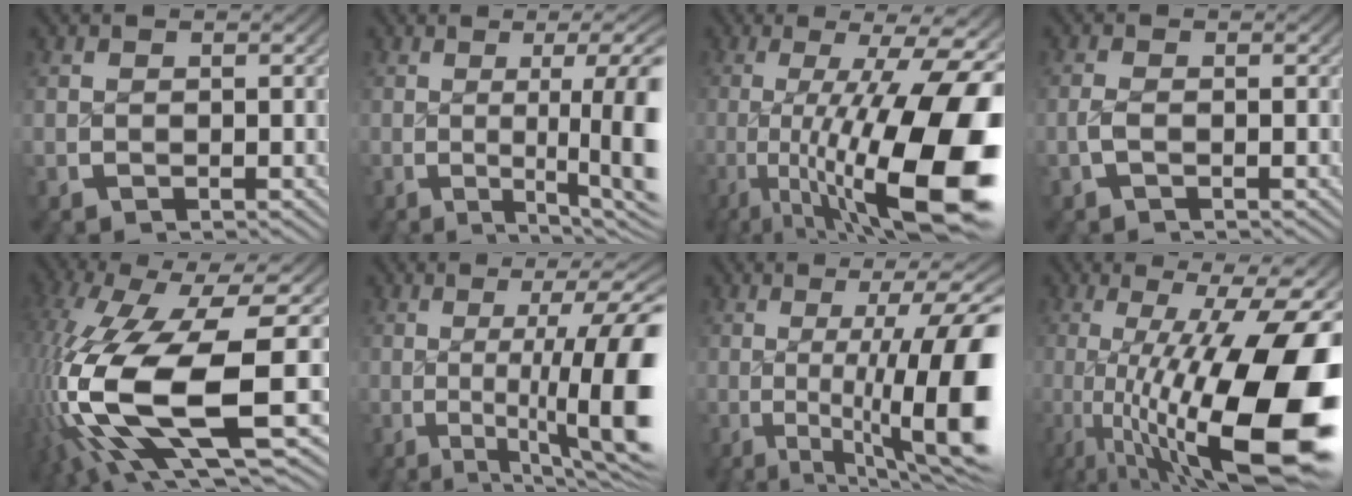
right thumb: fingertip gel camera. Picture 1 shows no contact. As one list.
[{"total": 9.3, "force": [-1.2, 3.3, 8.6], "torque": [-0.125, -0.016, -0.014]}, {"total": 18.0, "force": [-2.9, 8.8, 15.4], "torque": [-0.274, -0.064, -0.004]}, {"total": 1.0, "force": [-0.3, 0.4, 0.8], "torque": [-0.031, -0.005, -0.005]}, {"total": 19.6, "force": [-2.3, 10.8, 16.3], "torque": [-0.381, -0.079, 0.021]}, {"total": 12.5, "force": [-1.2, 5.8, 11.0], "torque": [-0.189, -0.036, -0.001]}, {"total": 14.6, "force": [-1.6, 6.9, 12.7], "torque": [-0.211, -0.037, -0.001]}, {"total": 20.2, "force": [-2.6, 10.6, 17.1], "torque": [-0.289, -0.064, -0.002]}]